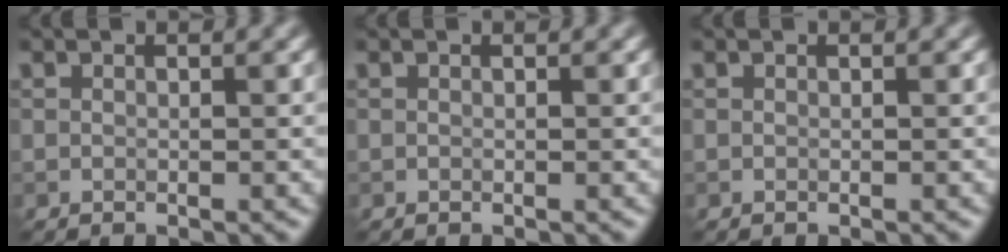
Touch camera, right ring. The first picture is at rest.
{"total": 0.0}
{"total": 0.0}